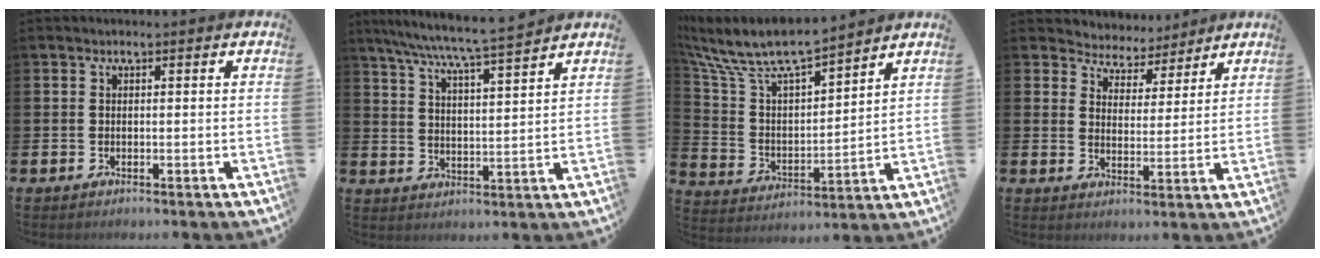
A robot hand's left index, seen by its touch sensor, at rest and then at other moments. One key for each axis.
{"total": 6.9, "fx": 6.5, "fy": -0.5, "fz": 2.3, "tx": -0.071, "ty": -0.043, "tz": 0.112}
{"total": 9.1, "fx": 8.4, "fy": 1.6, "fz": 2.9, "tx": -0.105, "ty": -0.063, "tz": 0.145}
{"total": 4.7, "fx": 4.3, "fy": 1.7, "fz": -0.7, "tx": -0.012, "ty": -0.041, "tz": 0.073}